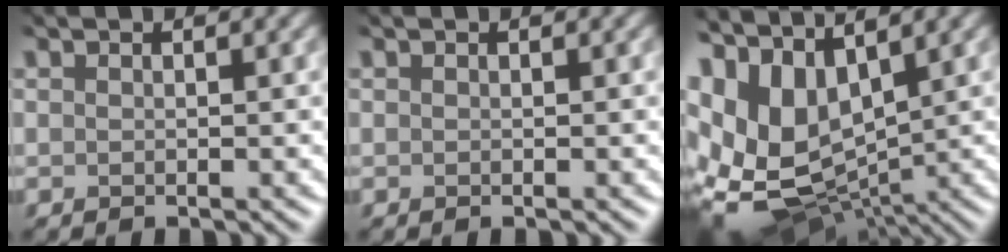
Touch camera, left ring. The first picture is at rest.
{"total": 0.0}
{"total": 15.5, "force": [0.7, 10.1, 11.8], "torque": [-0.230, -0.002, 0.053]}